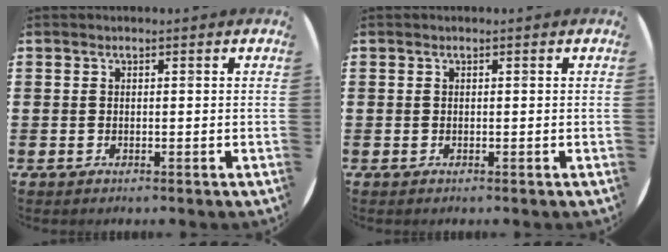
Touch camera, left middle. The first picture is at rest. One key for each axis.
{"total": 0.0}